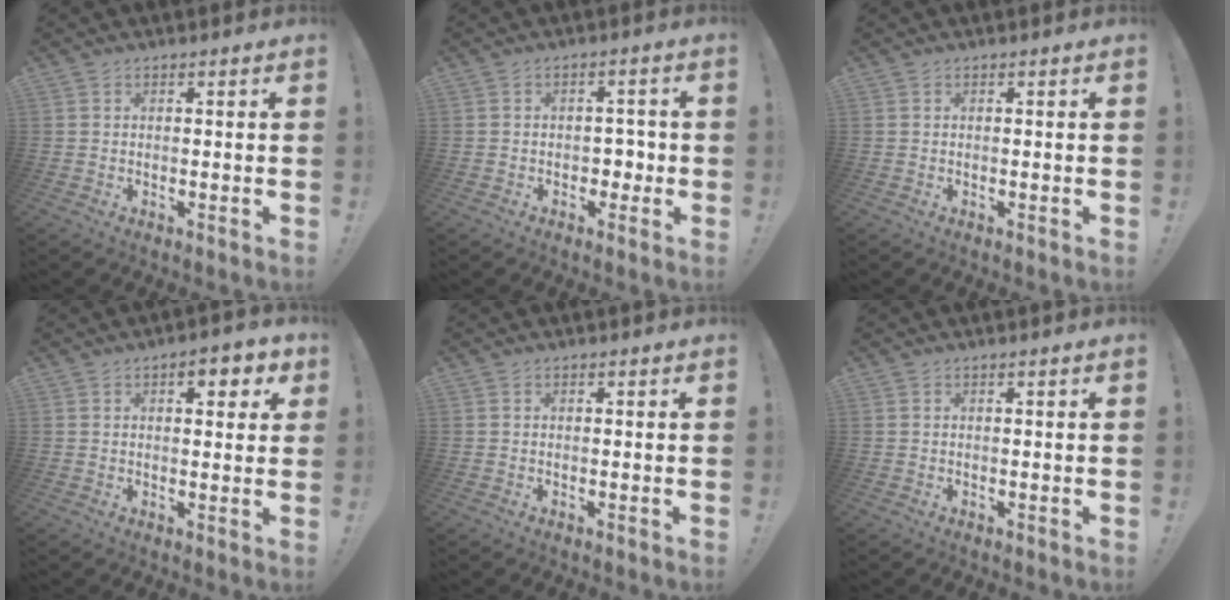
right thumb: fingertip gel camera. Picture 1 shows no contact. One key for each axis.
{"total": 4.2, "fx": -1.1, "fy": 3.6, "fz": 1.9, "tx": -0.026, "ty": 0.012, "tz": -0.019}
{"total": 0.0}
{"total": 6.3, "fx": 3.0, "fy": 2.8, "fz": 4.8, "tx": -0.048, "ty": -0.010, "tz": 0.044}
{"total": 0.0}
{"total": 0.6, "fx": 0.3, "fy": -0.3, "fz": 0.4, "tx": 0.000, "ty": -0.004, "tz": 0.003}